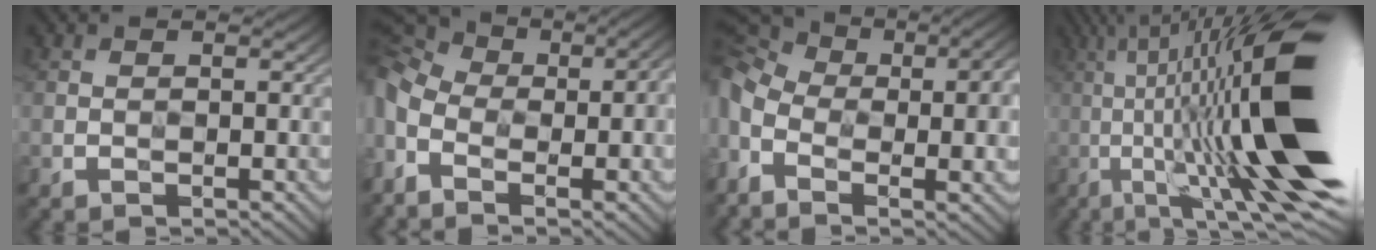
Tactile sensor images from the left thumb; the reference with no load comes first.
{"total": 14.3, "force": [-3.5, 8.7, 10.8], "torque": [-0.249, -0.013, -0.040]}
{"total": 15.7, "force": [-2.9, 9.5, 12.2], "torque": [-0.275, -0.025, -0.019]}
{"total": 20.7, "force": [0.2, 4.4, 20.3], "torque": [-0.326, 0.036, 0.011]}